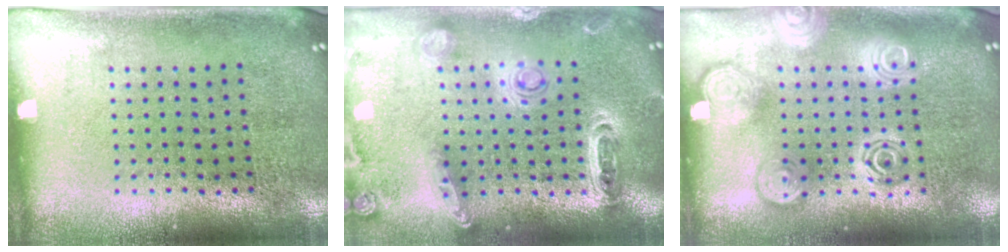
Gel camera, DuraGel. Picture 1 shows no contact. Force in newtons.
{"total": 1.3, "press": 1.2, "slide": 0.2}
{"total": 3.2, "press": 3.1, "slide": 0.5}